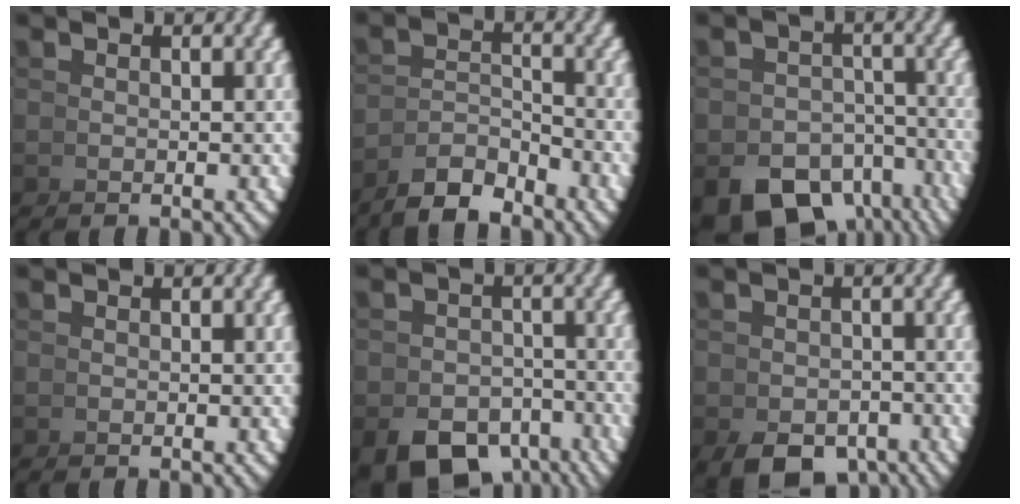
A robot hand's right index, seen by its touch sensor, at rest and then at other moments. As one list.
[{"total": 4.3, "force": [-3.5, 1.2, 2.2], "torque": [-0.039, -0.009, -0.055]}, {"total": 9.9, "force": [-6.6, 6.0, 4.3], "torque": [-0.064, -0.041, -0.095]}, {"total": 0.0}, {"total": 7.1, "force": [-5.4, 3.8, 2.6], "torque": [-0.015, -0.025, -0.083]}, {"total": 3.9, "force": [-3.2, 1.9, 1.3], "torque": [-0.009, -0.019, -0.043]}]